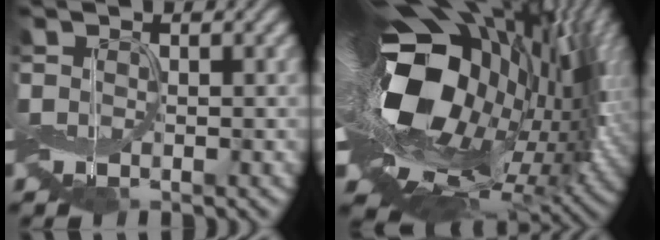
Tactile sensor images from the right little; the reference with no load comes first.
{"total": 19.4, "force": [2.0, 11.2, 15.7], "torque": [-0.275, -0.013, 0.032]}